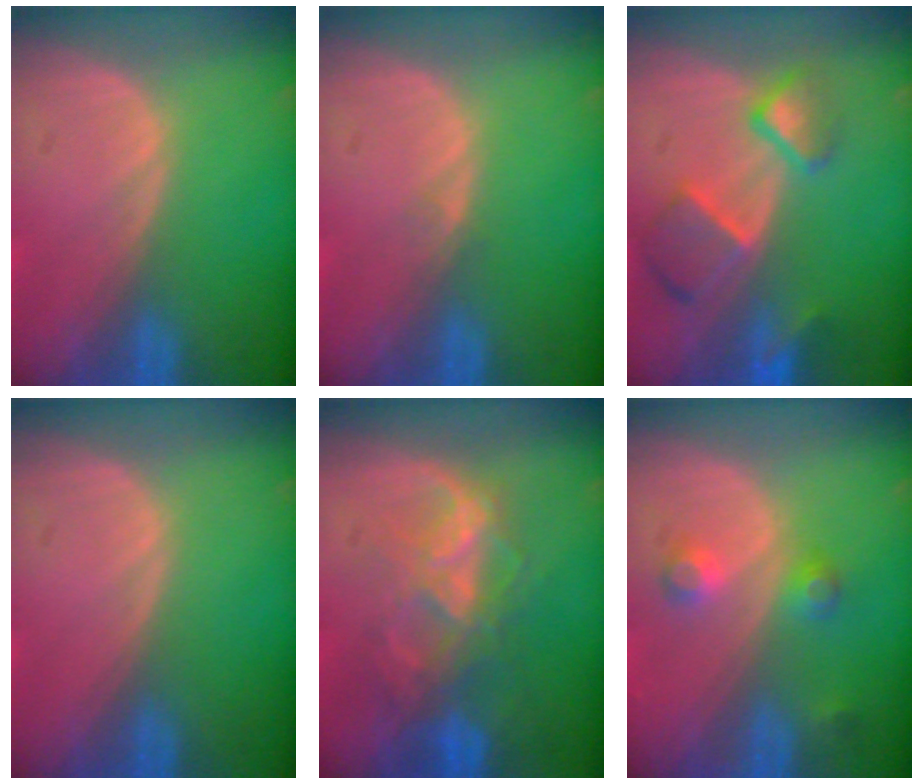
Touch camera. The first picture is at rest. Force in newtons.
{"total": 0.7, "press": 0.7, "slide": 0.1}
{"total": 7.6, "press": 6.7, "slide": 3.7}
{"total": 0.0}
{"total": 7.9, "press": 7.2, "slide": 3.3}
{"total": 3.6, "press": 3.4, "slide": 1.1}